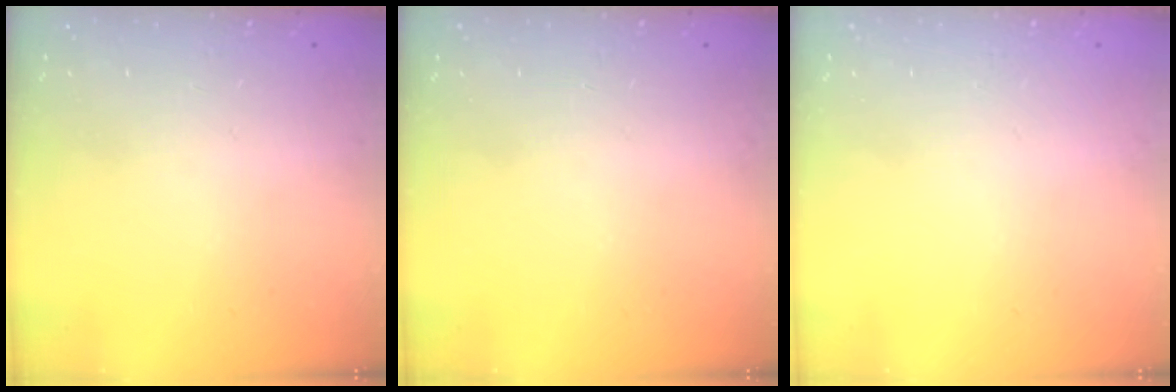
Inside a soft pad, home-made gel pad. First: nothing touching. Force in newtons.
{"total": 0.0}
{"total": 0.0}